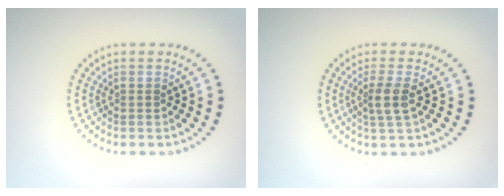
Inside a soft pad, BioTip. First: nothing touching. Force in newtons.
{"total": 2.3, "press": 1.8, "slide": 1.3}